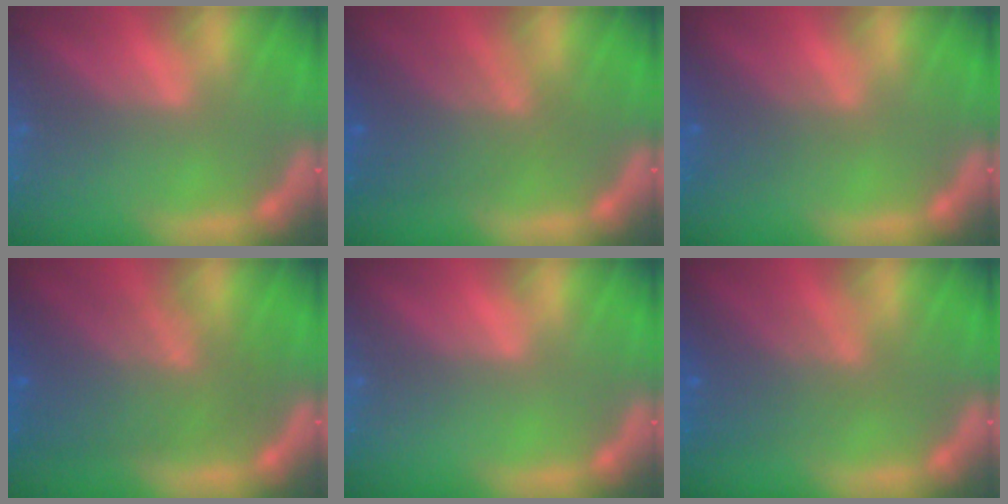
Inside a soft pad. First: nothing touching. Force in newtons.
{"total": 5.5}
{"total": 2.5}
{"total": 8.1}
{"total": 0.0}
{"total": 4.6}